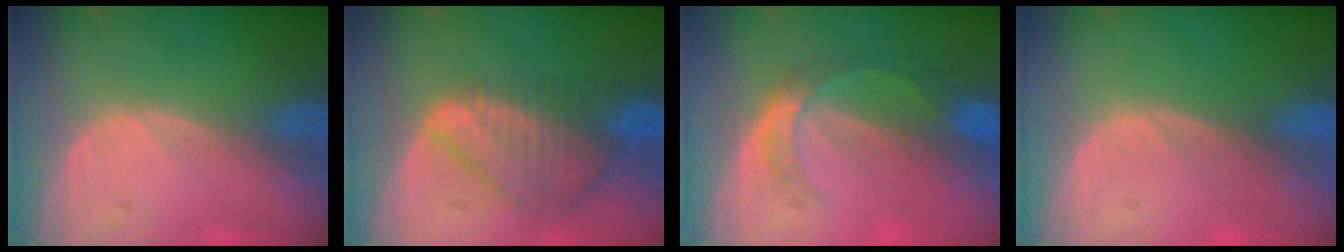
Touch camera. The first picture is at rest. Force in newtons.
{"total": 8.9, "press": 7.7, "slide": 4.6}
{"total": 5.1, "press": 4.6, "slide": 2.2}
{"total": 0.0}